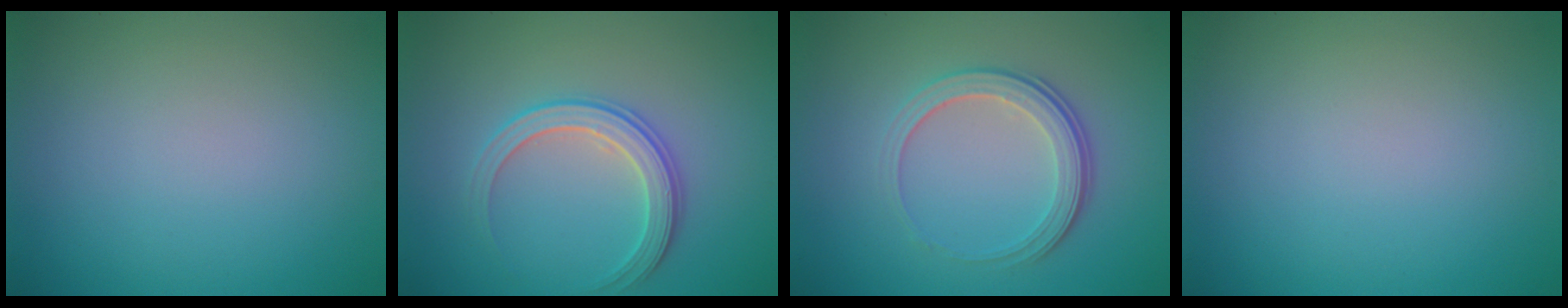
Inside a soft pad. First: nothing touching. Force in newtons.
{"total": 2.8, "press": 2.8, "slide": 0.3}
{"total": 3.5, "press": 2.6, "slide": 2.4}
{"total": 0.0}